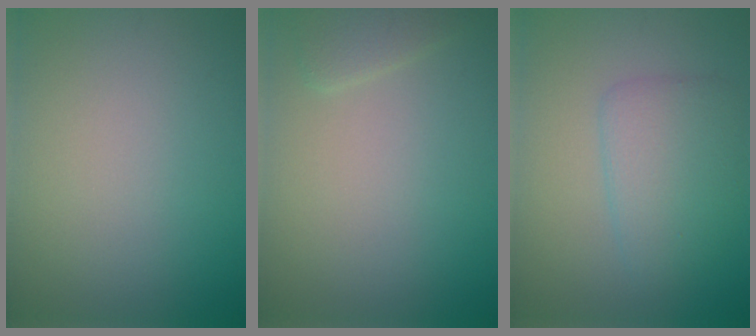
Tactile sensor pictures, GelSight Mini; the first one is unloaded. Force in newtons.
{"total": 1.6, "press": 1.6, "slide": 0.2}
{"total": 3.7, "press": 3.7, "slide": 0.1}